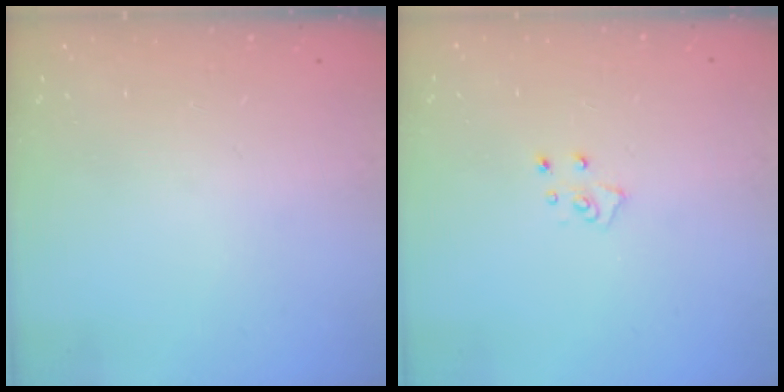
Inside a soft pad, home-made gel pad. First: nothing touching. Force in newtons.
{"total": 5.7, "press": 5.7, "slide": 0.4}